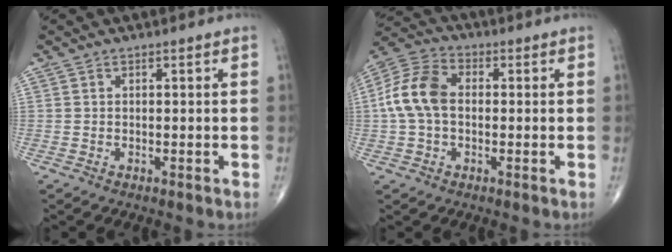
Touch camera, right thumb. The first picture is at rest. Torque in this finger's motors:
{"motor_torque": [0.14, 0.27, 0.71, 0.10, 0.11]}